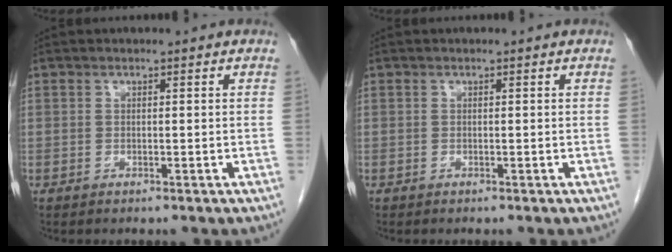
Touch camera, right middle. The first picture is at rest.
{"total": 0.0}